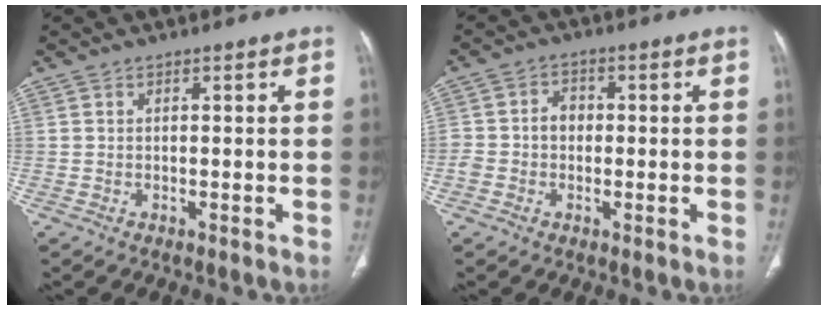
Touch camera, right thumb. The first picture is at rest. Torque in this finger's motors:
{"motor_torque": [0.63, 0.29, 0.58, 0.29, -0.05]}